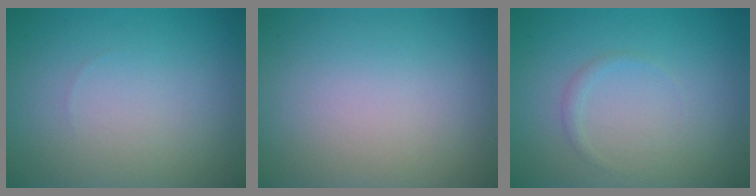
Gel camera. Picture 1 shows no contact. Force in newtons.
{"total": 0.0}
{"total": 0.7, "press": 0.7, "slide": 0.0}